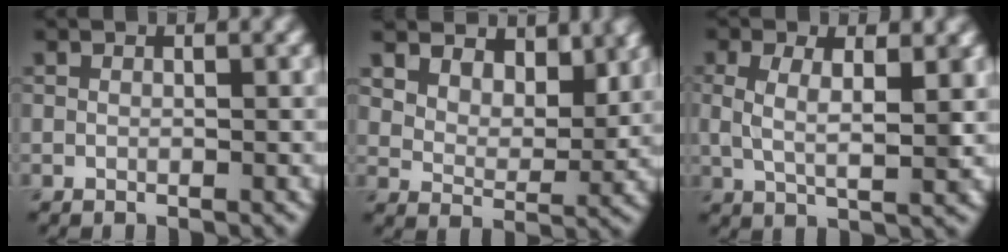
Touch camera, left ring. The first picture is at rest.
{"total": 6.6, "force": [5.0, 3.5, 2.6], "torque": [-0.055, -0.022, 0.087]}
{"total": 3.9, "force": [0.9, 1.5, 3.5], "torque": [-0.074, -0.002, 0.016]}